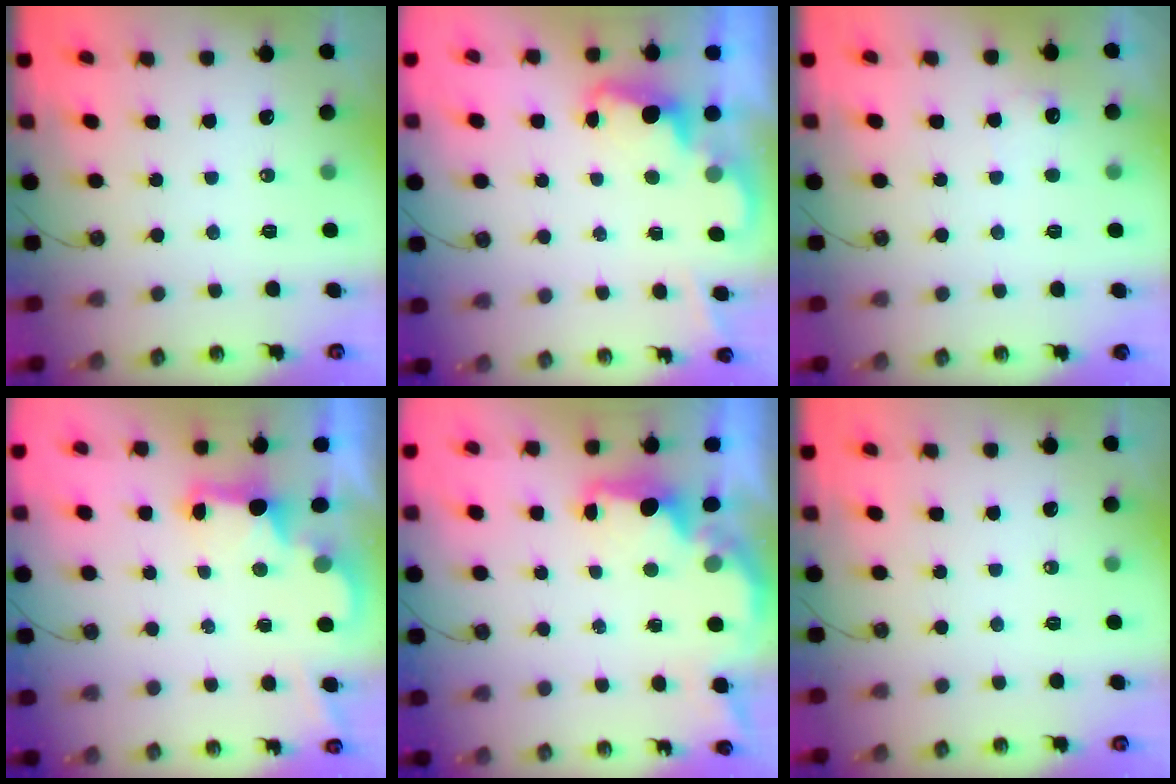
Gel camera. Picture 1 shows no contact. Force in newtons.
{"total": 2.5, "press": 2.4, "slide": 0.5}
{"total": 5.5, "press": 5.4, "slide": 1.1}
{"total": 2.4, "press": 2.3, "slide": 0.7}
{"total": 2.1, "press": 1.9, "slide": 0.8}
{"total": 0.0}